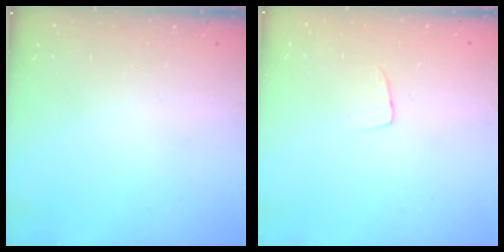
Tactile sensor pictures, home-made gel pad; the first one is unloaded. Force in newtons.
{"total": 2.9, "press": 2.9, "slide": 0.1}